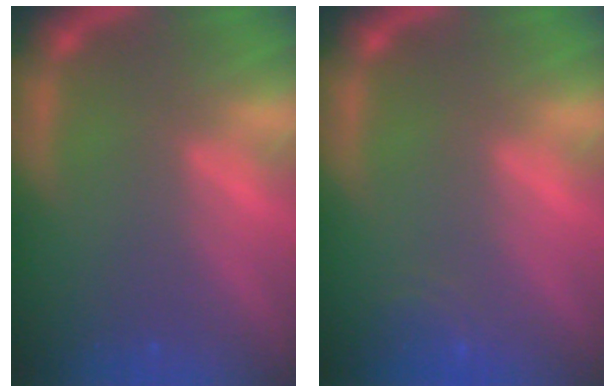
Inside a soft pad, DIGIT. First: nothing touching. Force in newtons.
{"total": 2.5}